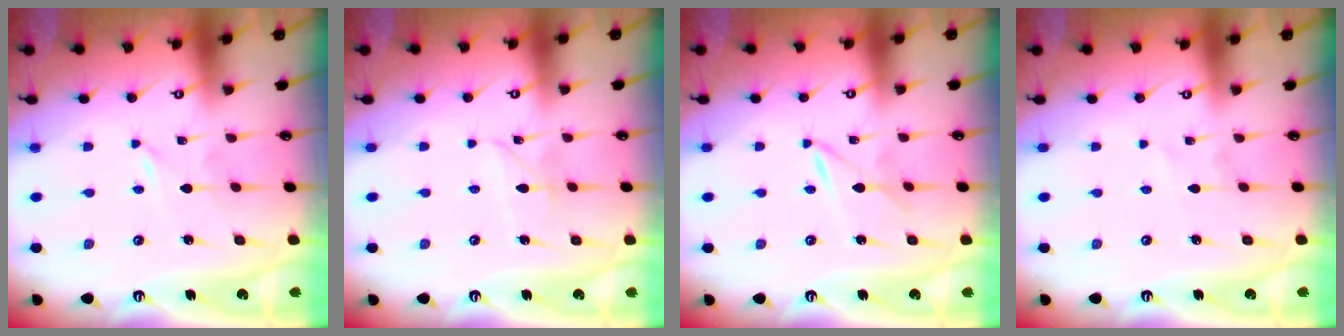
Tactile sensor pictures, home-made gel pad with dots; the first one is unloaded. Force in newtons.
{"total": 3.1, "press": 3.1, "slide": 0.1}
{"total": 1.9, "press": 1.9, "slide": 0.1}
{"total": 1.1, "press": 1.1, "slide": 0.1}